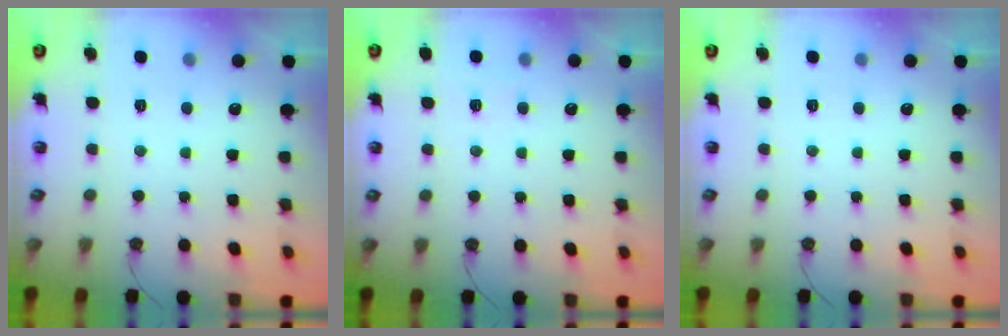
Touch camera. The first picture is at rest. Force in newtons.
{"total": 2.9, "press": 2.9, "slide": 0.7}
{"total": 0.0}